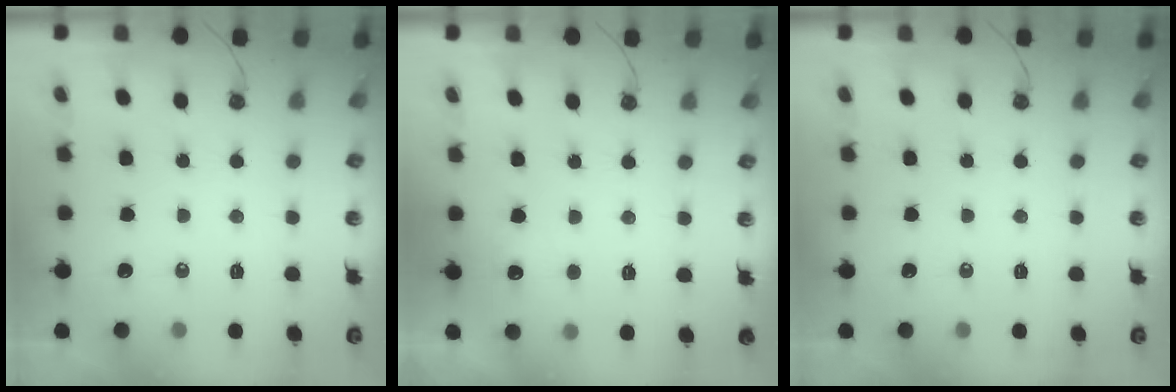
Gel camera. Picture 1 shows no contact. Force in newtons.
{"total": 2.7, "press": 2.5, "slide": 1.0}
{"total": 0.0}